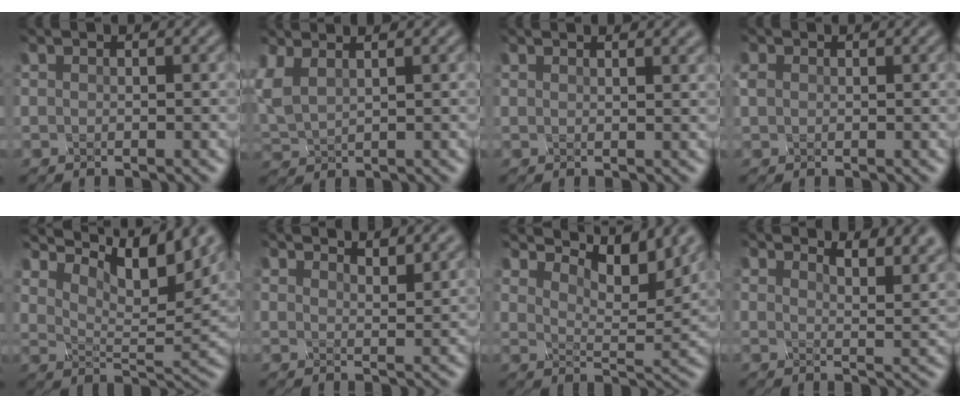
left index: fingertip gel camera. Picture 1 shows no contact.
{"total": 1.6, "force": [0.6, 0.6, 1.4], "torque": [-0.068, 0.005, 0.039]}
{"total": 2.5, "force": [1.9, 0.9, 1.4], "torque": [-0.004, 0.013, 0.015]}
{"total": 1.0, "force": [-0.5, -0.3, -0.8], "torque": [-0.007, -0.006, 0.017]}
{"total": 10.1, "force": [6.5, 3.5, 6.9], "torque": [-0.128, 0.002, 0.123]}
{"total": 5.3, "force": [4.4, 1.5, 2.6], "torque": [-0.032, 0.005, 0.054]}
{"total": 7.1, "force": [5.3, 2.3, 4.1], "torque": [-0.090, -0.005, 0.099]}
{"total": 8.2, "force": [6.3, 2.8, 4.5], "torque": [-0.053, 0.013, 0.073]}